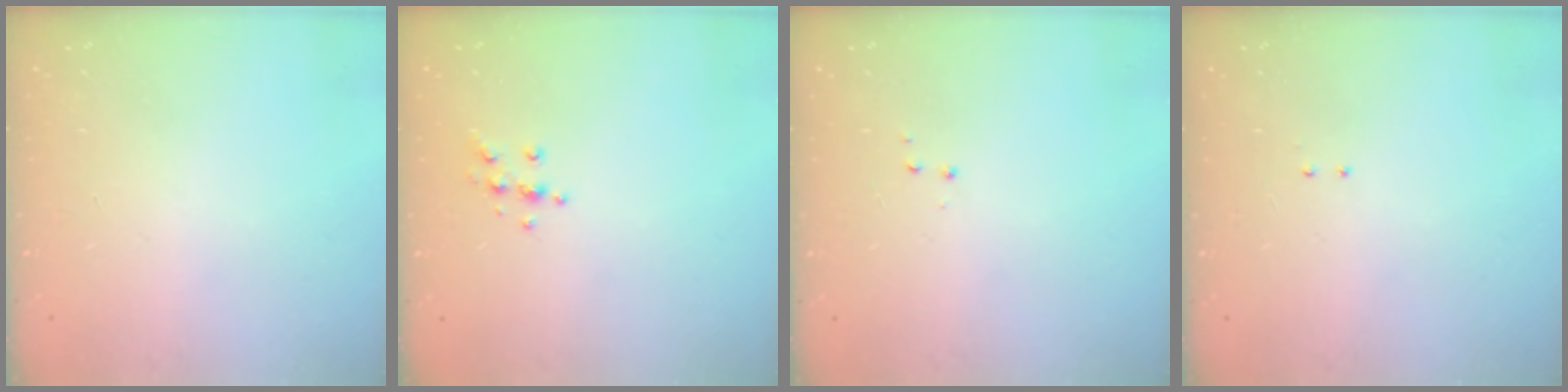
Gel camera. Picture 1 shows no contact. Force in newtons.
{"total": 6.4, "press": 6.3, "slide": 1.2}
{"total": 2.9, "press": 2.8, "slide": 0.4}
{"total": 2.0, "press": 2.0, "slide": 0.4}